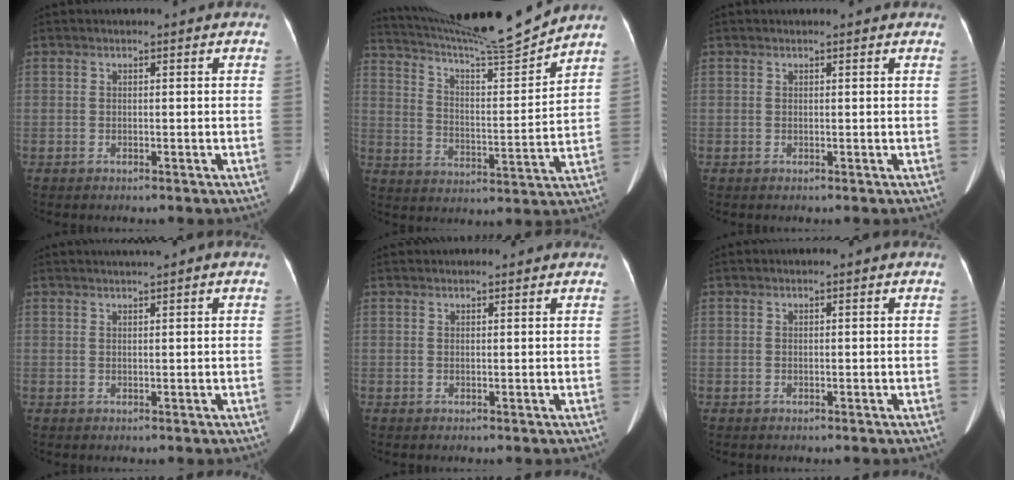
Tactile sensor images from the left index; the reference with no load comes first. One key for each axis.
{"total": 16.4, "fx": 15.5, "fy": -1.8, "fz": 5.1, "tx": -0.101, "ty": -0.035, "tz": 0.246}
{"total": 2.3, "fx": 2.0, "fy": 0.5, "fz": 0.9, "tx": -0.016, "ty": 0.017, "tz": 0.020}
{"total": 2.1, "fx": 1.6, "fy": -0.1, "fz": 1.4, "tx": -0.023, "ty": 0.016, "tz": 0.026}
{"total": 3.1, "fx": 2.9, "fy": 0.7, "fz": 0.9, "tx": -0.012, "ty": 0.028, "tz": 0.038}
{"total": 0.0}